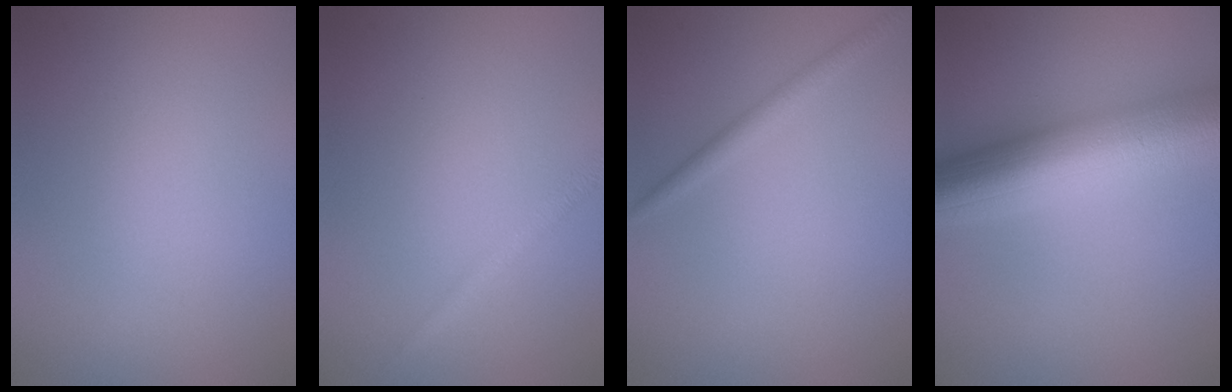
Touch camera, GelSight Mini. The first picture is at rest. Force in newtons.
{"total": 1.4, "press": 1.4, "slide": 0.1}
{"total": 1.5, "press": 1.5, "slide": 0.1}
{"total": 11.7, "press": 11.7, "slide": 0.3}